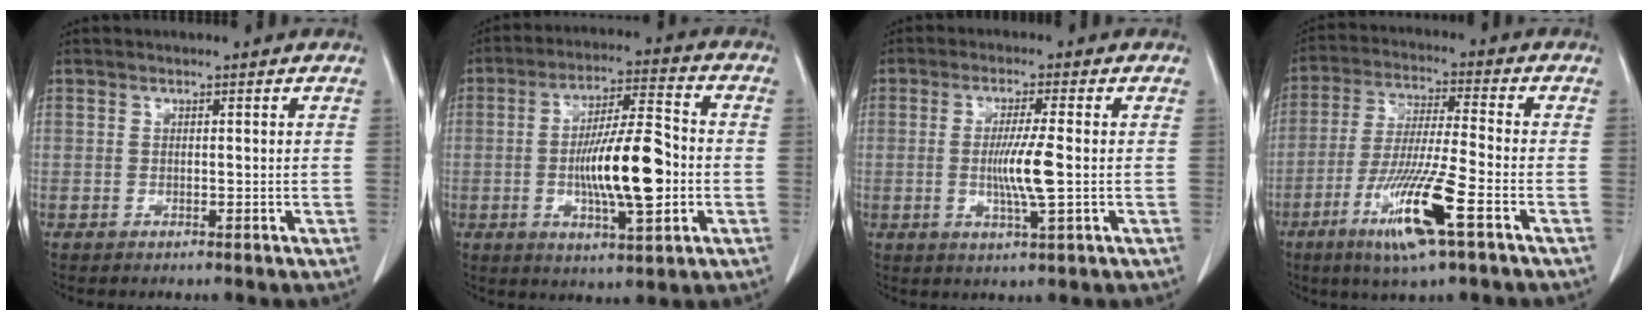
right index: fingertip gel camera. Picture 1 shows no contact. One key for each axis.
{"total": 13.4, "fx": -2.1, "fy": 2.6, "fz": 12.9, "tx": -0.228, "ty": 0.002, "tz": -0.033}
{"total": 6.3, "fx": -0.6, "fy": -0.3, "fz": 6.3, "tx": -0.119, "ty": -0.014, "tz": -0.011}
{"total": 12.7, "fx": -5.9, "fy": 0.1, "fz": 11.2, "tx": -0.224, "ty": -0.026, "tz": -0.109}